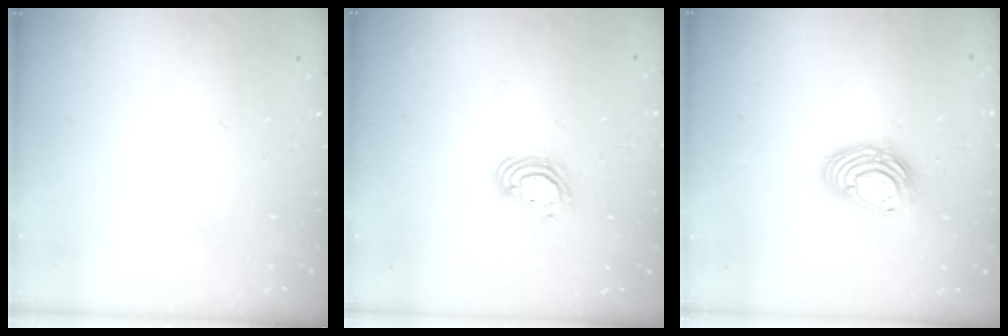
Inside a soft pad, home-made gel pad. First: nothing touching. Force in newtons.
{"total": 7.3, "press": 7.2, "slide": 1.1}
{"total": 10.3, "press": 10.3, "slide": 1.0}